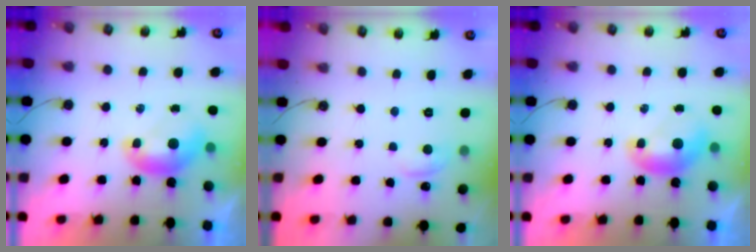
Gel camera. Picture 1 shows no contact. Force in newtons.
{"total": 1.7, "press": 1.5, "slide": 0.7}
{"total": 0.0}